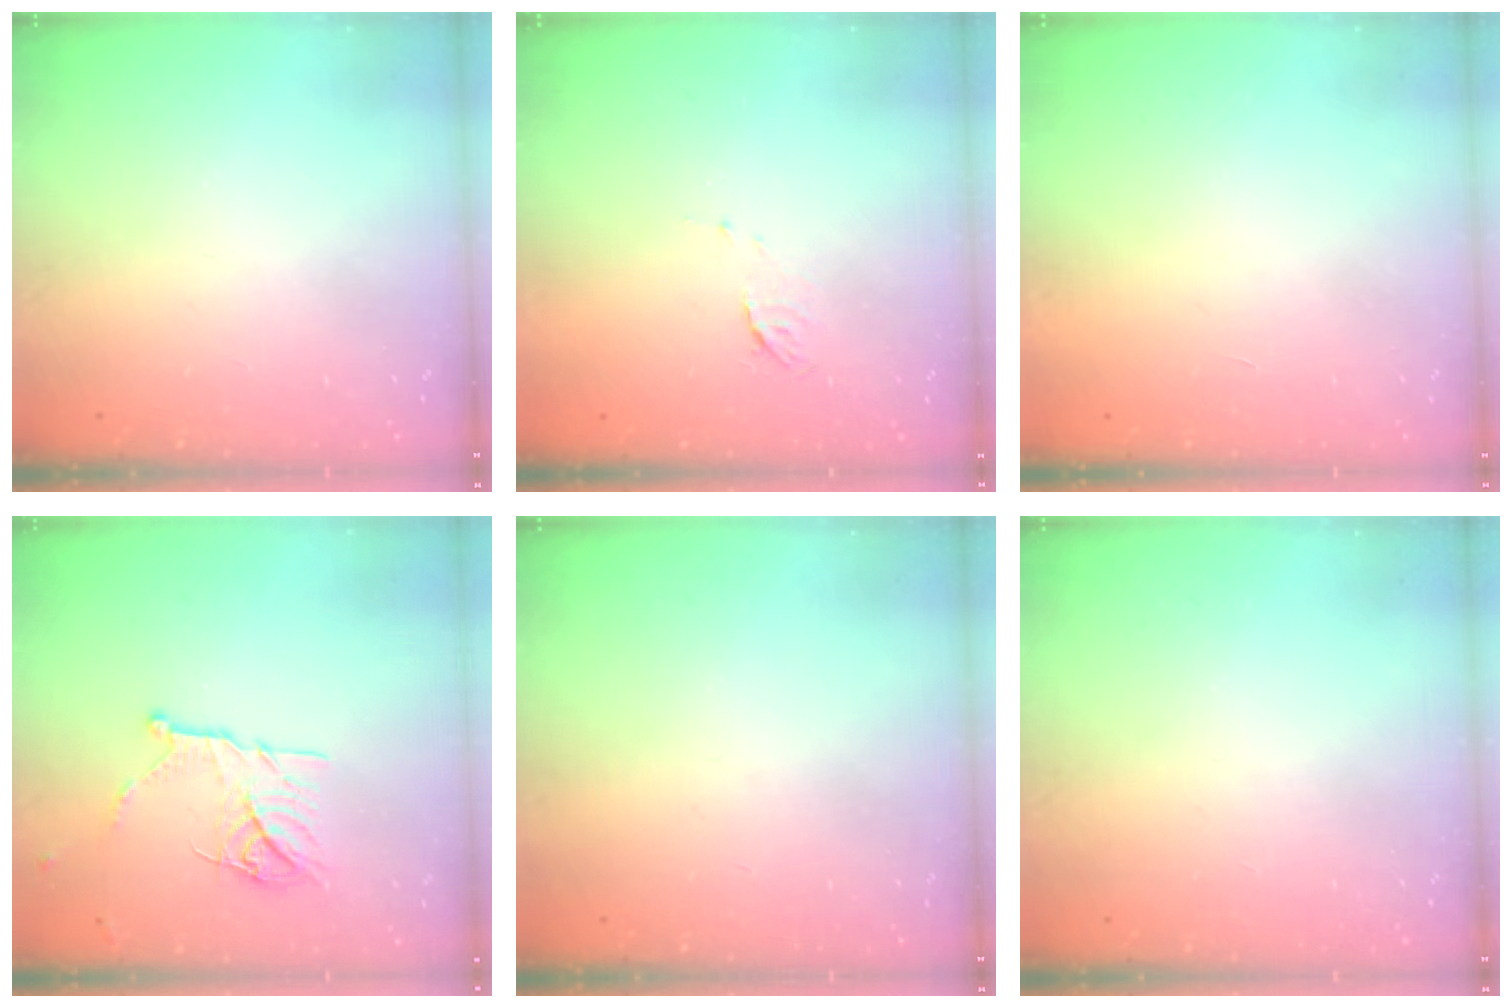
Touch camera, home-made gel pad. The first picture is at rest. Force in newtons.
{"total": 3.9, "press": 3.9, "slide": 0.4}
{"total": 1.7, "press": 1.7, "slide": 0.1}
{"total": 12.8, "press": 12.8, "slide": 1.1}
{"total": 0.0}
{"total": 0.0}